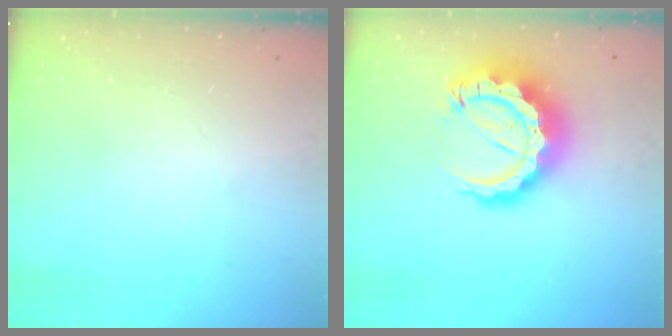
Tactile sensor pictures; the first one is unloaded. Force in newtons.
{"total": 14.6, "press": 14.4, "slide": 1.8}